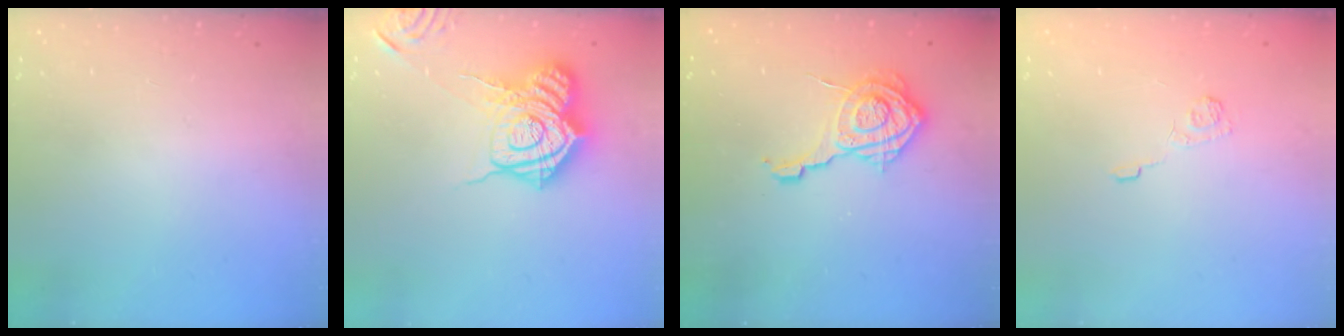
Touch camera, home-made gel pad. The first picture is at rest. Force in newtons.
{"total": 20.2, "press": 20.1, "slide": 1.2}
{"total": 12.0, "press": 11.9, "slide": 0.7}
{"total": 3.7, "press": 3.4, "slide": 1.4}